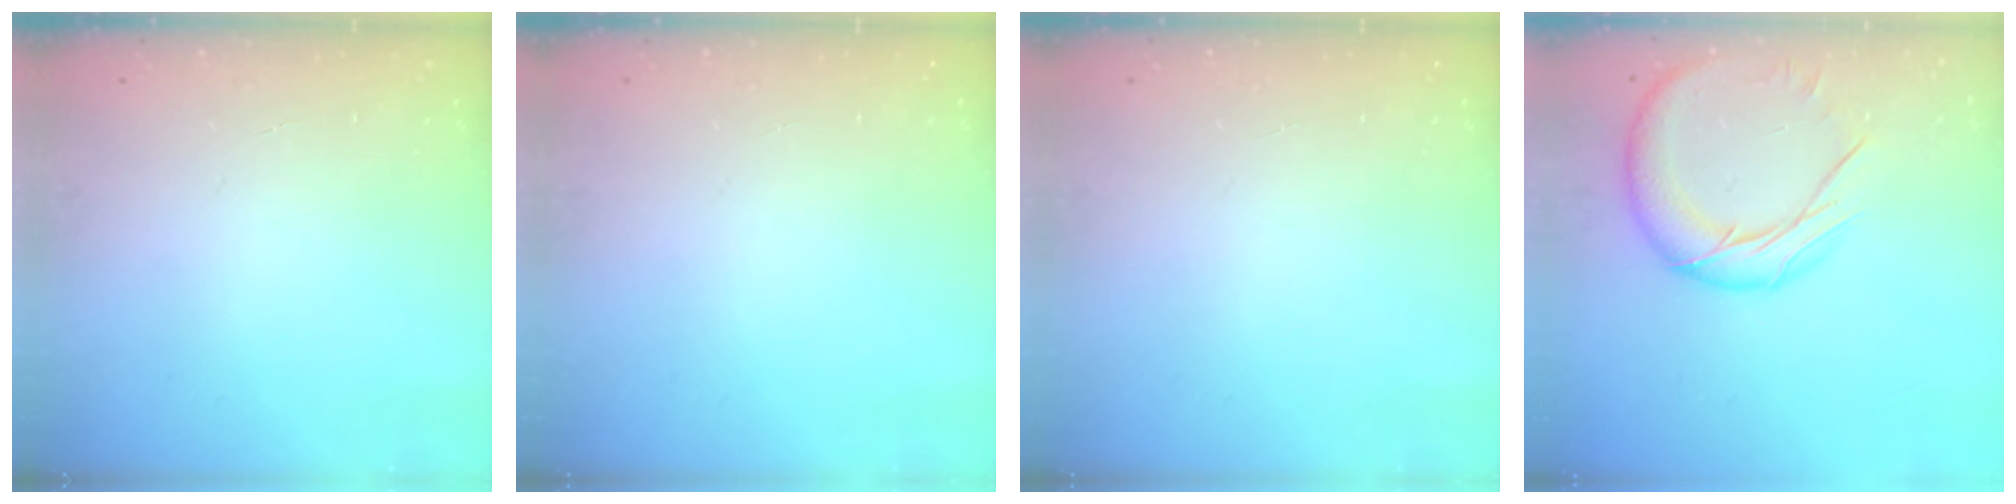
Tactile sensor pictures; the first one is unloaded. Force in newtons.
{"total": 0.0}
{"total": 0.0}
{"total": 15.2, "press": 15.1, "slide": 1.6}